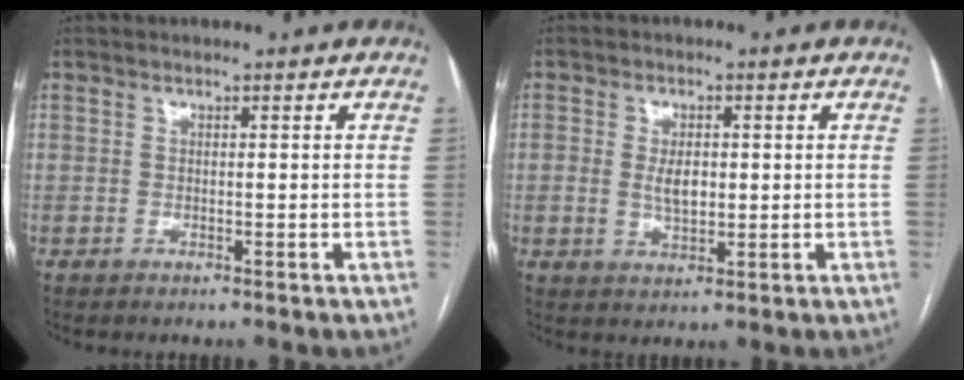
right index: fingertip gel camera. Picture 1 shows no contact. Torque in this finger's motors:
{"motor_torque": [0.54, 0.26, 0.25, 0.02]}